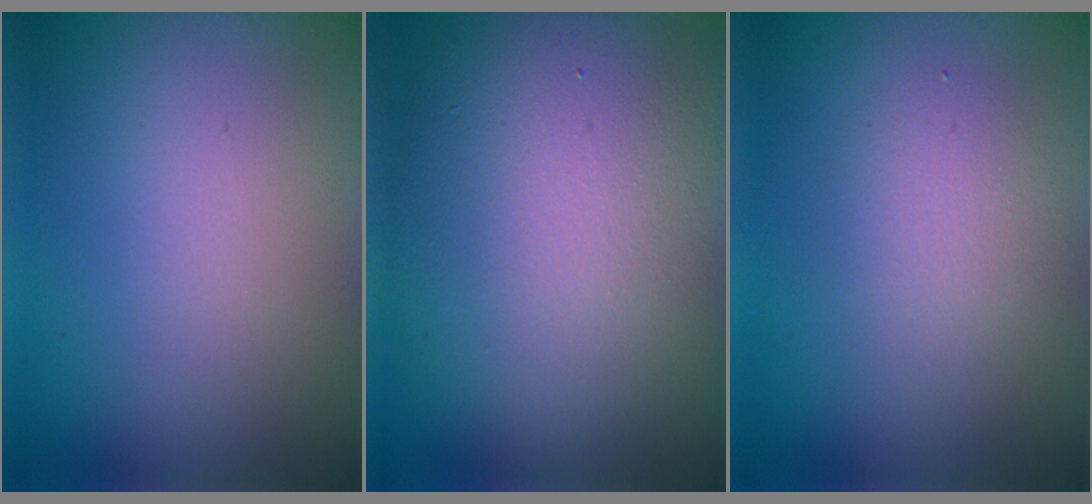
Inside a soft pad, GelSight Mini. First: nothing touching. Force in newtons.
{"total": 14.5, "press": 14.5, "slide": 0.9}
{"total": 2.4, "press": 2.4, "slide": 0.1}